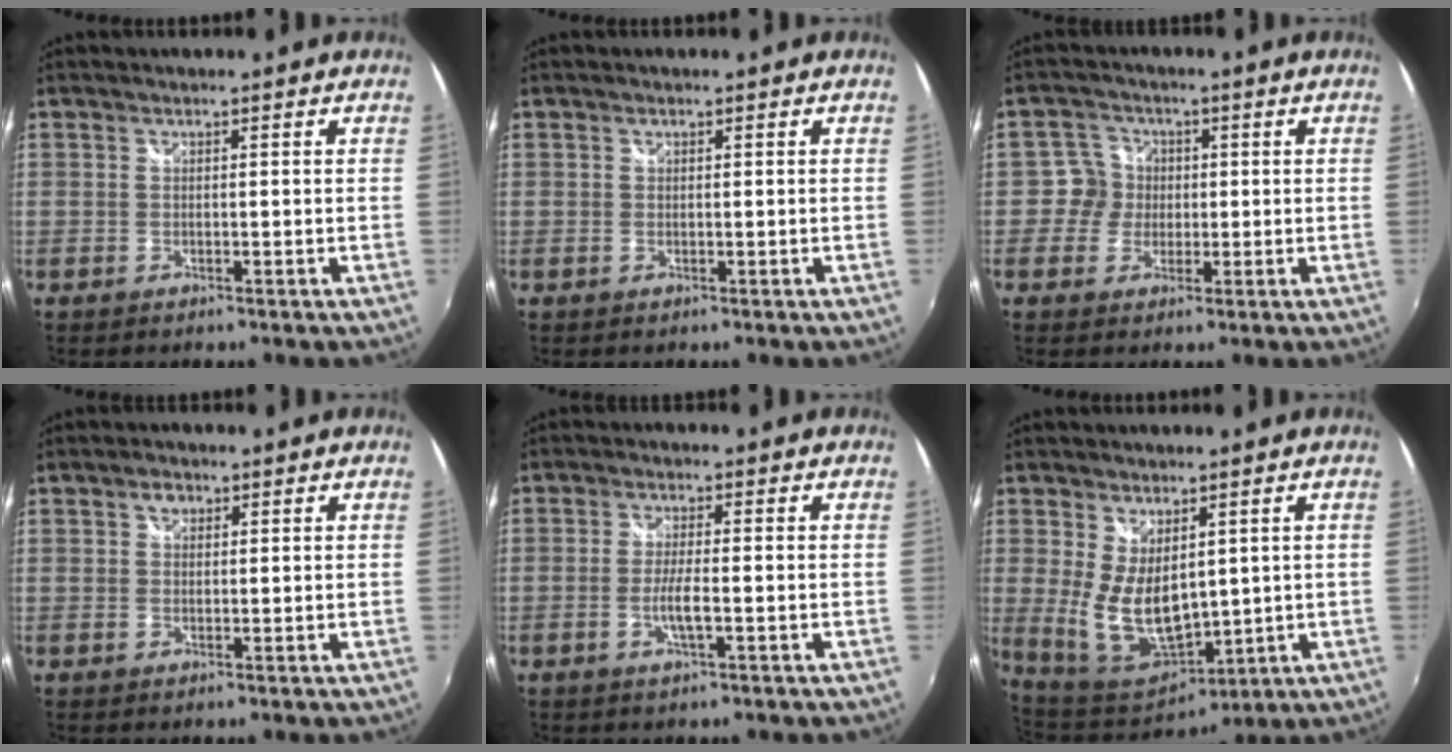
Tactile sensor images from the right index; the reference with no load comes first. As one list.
[{"total": 0.0}, {"total": 4.3, "force": [-0.2, 4.3, 0.1], "torque": [0.011, 0.007, -0.014]}, {"total": 1.8, "force": [0.8, 1.4, 0.8], "torque": [-0.011, 0.007, 0.012]}, {"total": 3.7, "force": [-1.2, 0.2, 3.5], "torque": [-0.069, -0.005, -0.023]}, {"total": 11.7, "force": [1.2, 6.6, 9.6], "torque": [-0.191, -0.020, 0.045]}]